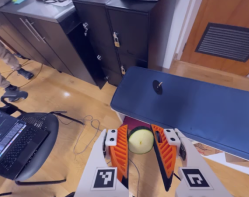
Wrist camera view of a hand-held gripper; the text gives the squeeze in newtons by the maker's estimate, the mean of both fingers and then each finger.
{"total": 10.5, "left": 10.3, "right": 10.7}